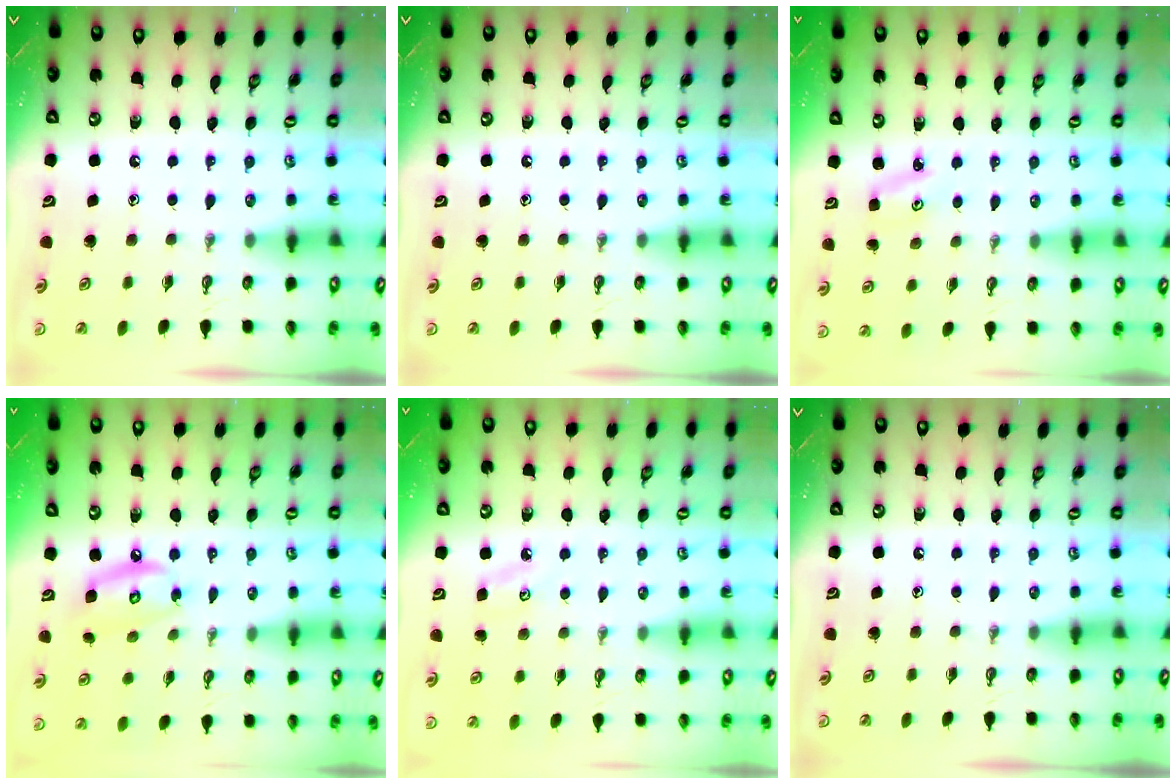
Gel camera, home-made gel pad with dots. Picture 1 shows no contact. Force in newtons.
{"total": 0.0}
{"total": 4.0, "press": 4.0, "slide": 0.5}
{"total": 9.8, "press": 9.7, "slide": 1.0}
{"total": 4.1, "press": 4.0, "slide": 0.7}
{"total": 0.0}